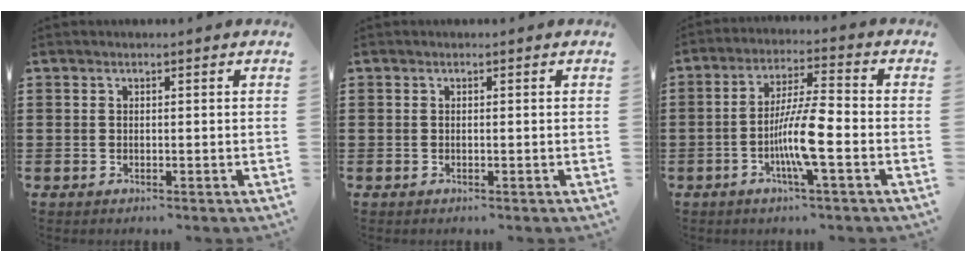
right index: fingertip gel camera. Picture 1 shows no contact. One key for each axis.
{"total": 0.0}
{"total": 8.6, "fx": -2.5, "fy": 1.0, "fz": 8.2, "tx": -0.164, "ty": -0.008, "tz": -0.051}